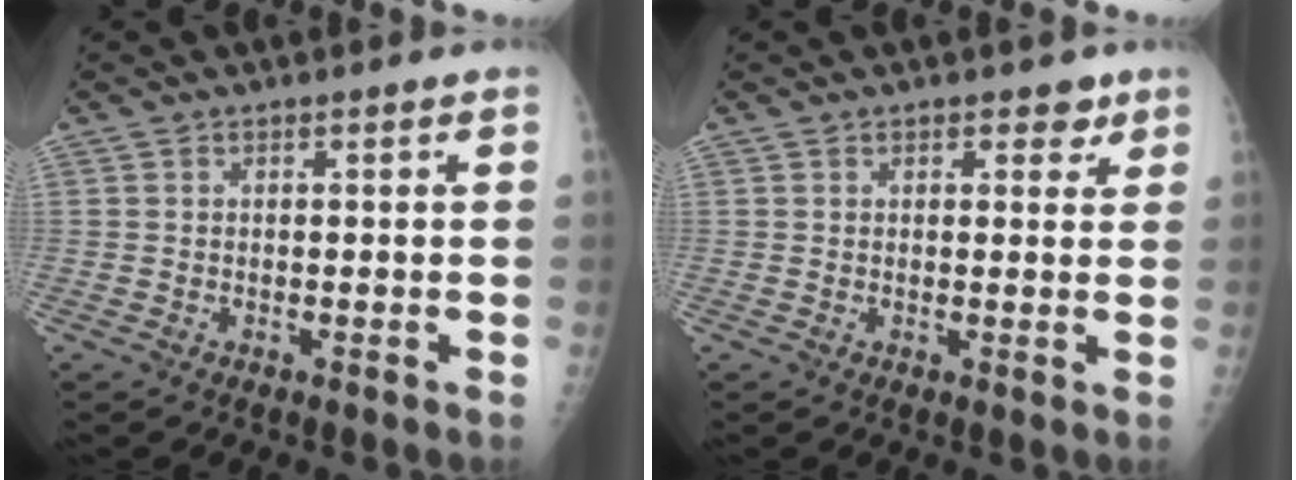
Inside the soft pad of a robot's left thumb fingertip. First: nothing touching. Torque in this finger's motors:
{"motor_torque": [-0.10, 0.03, -0.34, -0.16, 0.04]}